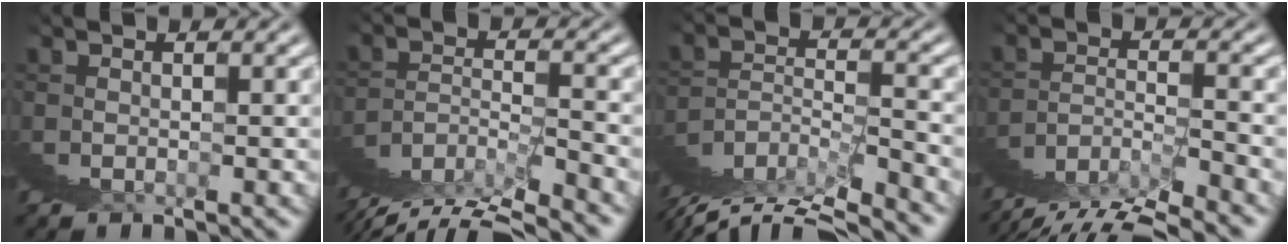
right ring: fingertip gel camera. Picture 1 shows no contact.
{"total": 2.5, "force": [0.0, 1.5, 2.1], "torque": [-0.021, 0.008, -0.014]}
{"total": 2.8, "force": [-0.7, 1.2, 2.4], "torque": [-0.025, -0.002, -0.018]}
{"total": 2.7, "force": [0.7, 1.6, 2.1], "torque": [-0.020, 0.020, -0.010]}